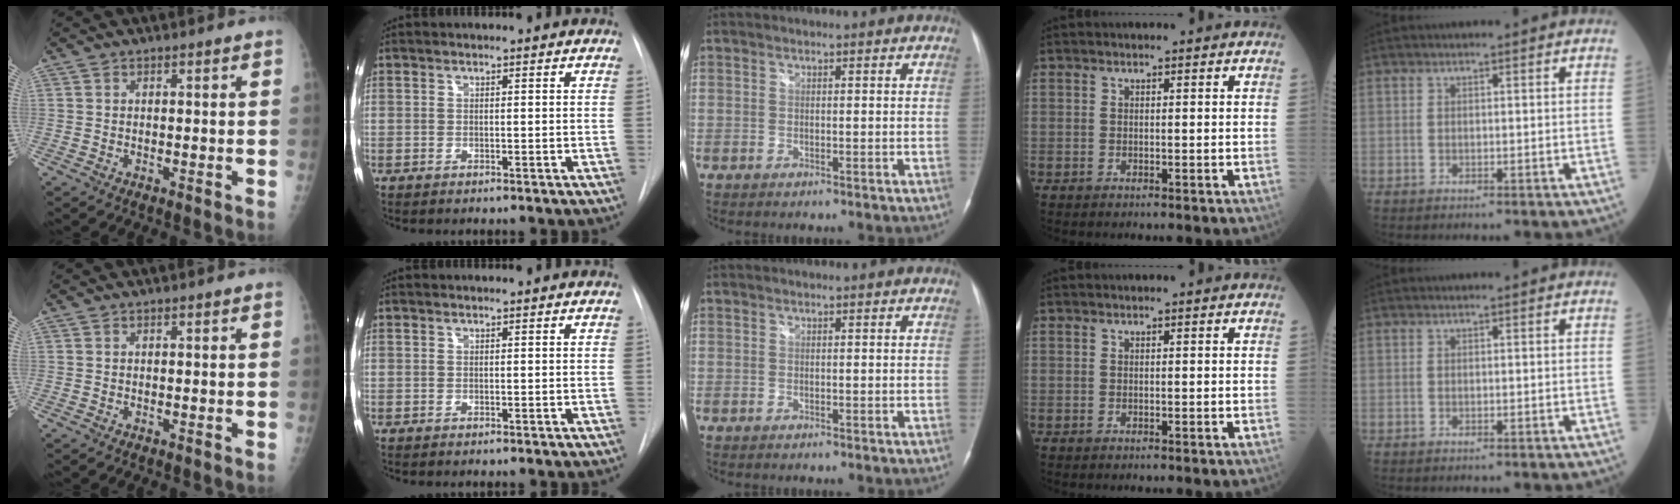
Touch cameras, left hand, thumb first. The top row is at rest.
{}